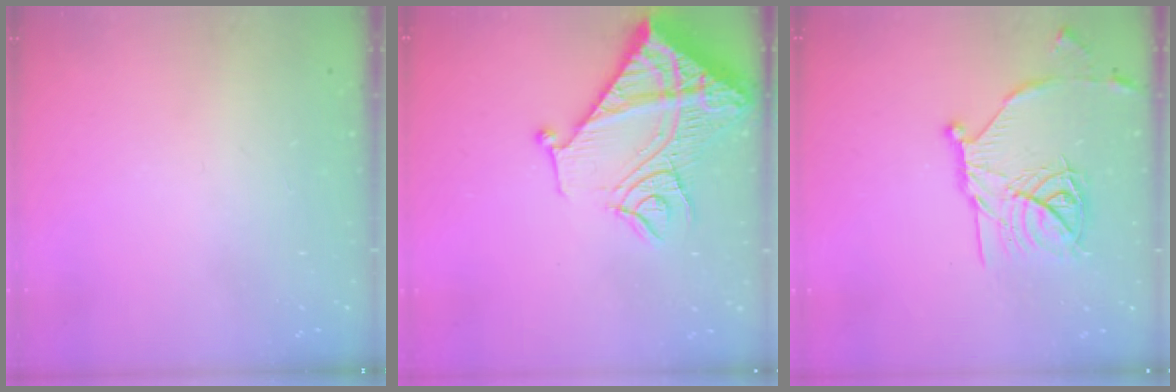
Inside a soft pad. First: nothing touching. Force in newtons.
{"total": 19.7, "press": 19.6, "slide": 2.1}
{"total": 17.6, "press": 17.6, "slide": 1.4}